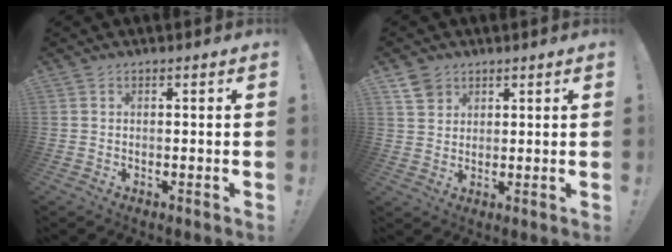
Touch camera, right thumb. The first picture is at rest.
{"total": 4.9, "force": [3.2, 3.6, 1.1], "torque": [-0.020, -0.013, 0.061]}